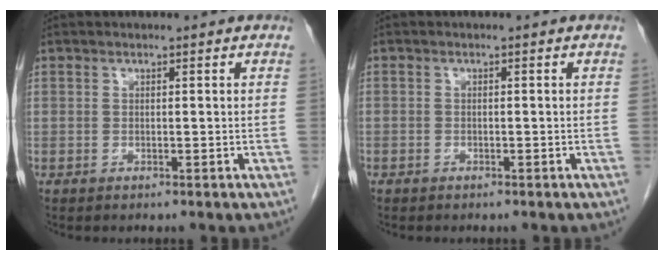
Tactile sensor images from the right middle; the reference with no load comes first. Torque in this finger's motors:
{"motor_torque": [-0.01, -0.47, -0.65, -0.21]}